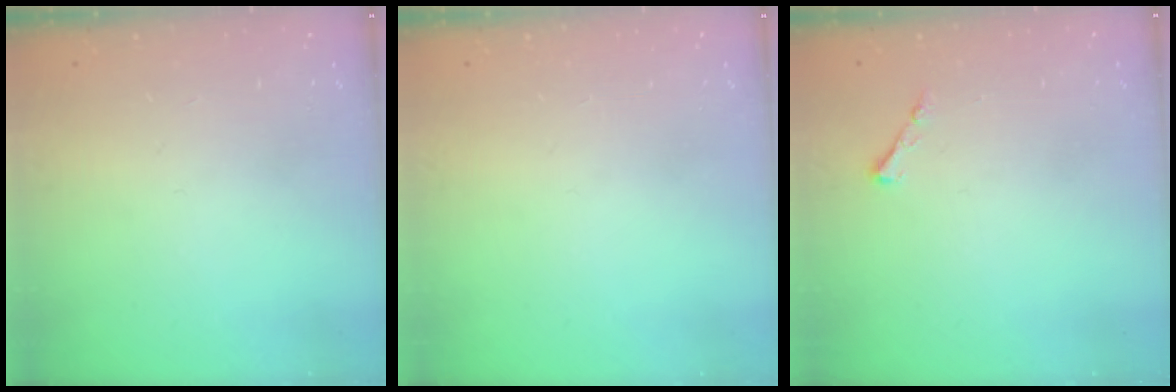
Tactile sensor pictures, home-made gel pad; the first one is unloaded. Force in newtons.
{"total": 0.0}
{"total": 3.3, "press": 3.3, "slide": 0.6}